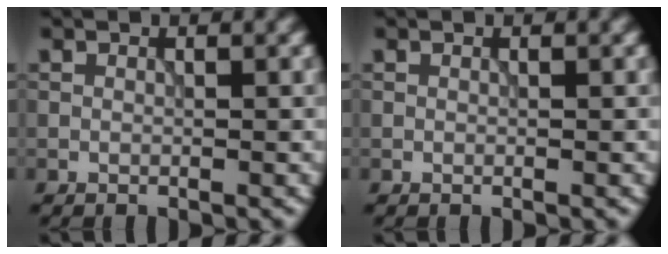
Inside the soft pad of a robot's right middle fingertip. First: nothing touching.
{"total": 0.0}